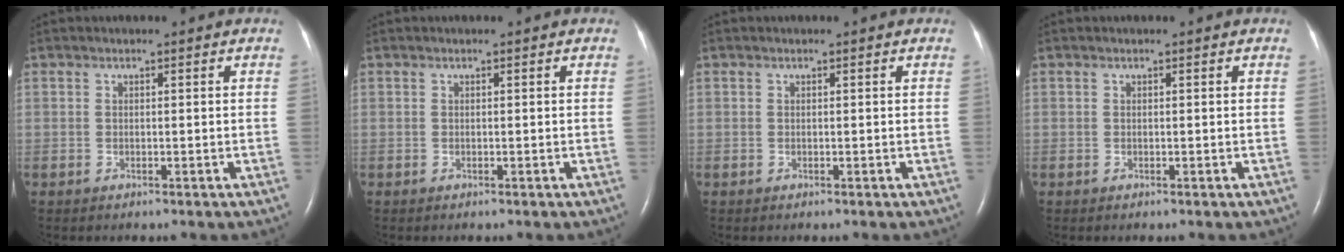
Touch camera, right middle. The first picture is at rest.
{"total": 0.0}
{"total": 0.0}
{"total": 0.0}